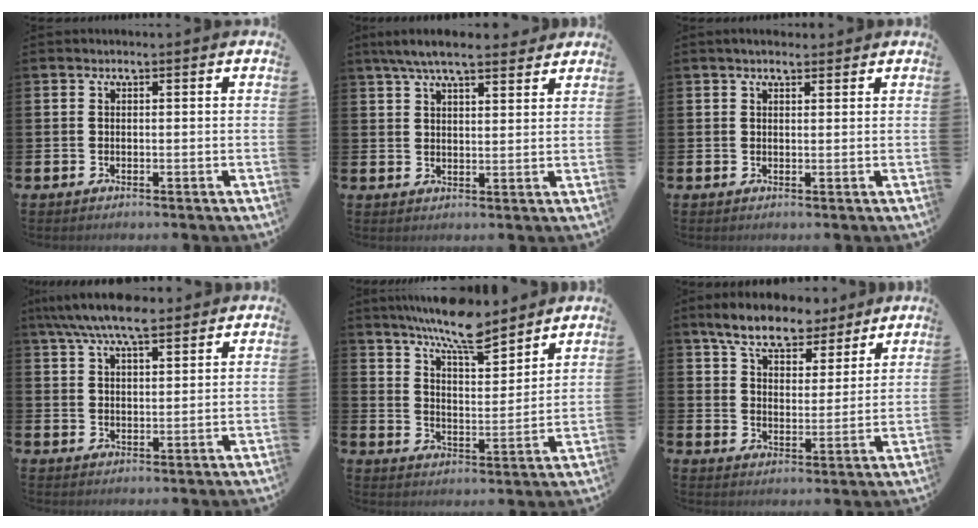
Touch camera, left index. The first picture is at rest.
{"total": 6.3, "force": [5.7, 1.2, 2.5], "torque": [-0.060, -0.014, 0.103]}
{"total": 2.3, "force": [2.0, 0.8, 0.6], "torque": [-0.005, -0.001, 0.035]}
{"total": 8.2, "force": [7.5, 1.8, 2.9], "torque": [-0.073, -0.027, 0.135]}
{"total": 9.2, "force": [8.5, 1.5, 3.4], "torque": [-0.080, -0.051, 0.151]}
{"total": 8.1, "force": [7.2, 2.7, 2.5], "torque": [-0.069, -0.033, 0.129]}